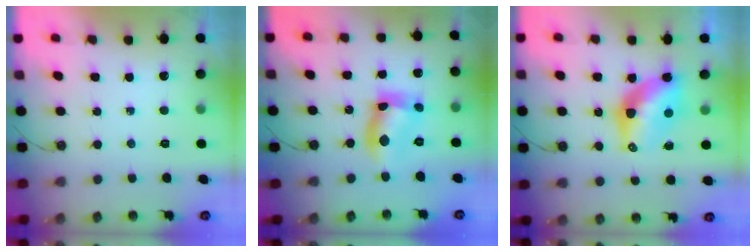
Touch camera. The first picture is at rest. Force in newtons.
{"total": 13.0, "press": 13.0, "slide": 1.0}
{"total": 11.2, "press": 11.2, "slide": 1.0}